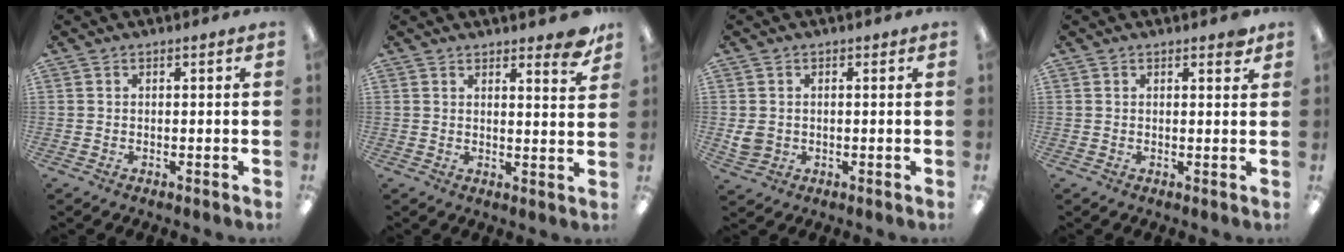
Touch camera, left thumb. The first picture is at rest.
{"total": 5.4, "force": [4.5, 1.4, 2.7], "torque": [-0.024, -0.029, 0.073]}
{"total": 4.2, "force": [0.4, 3.8, 1.6], "torque": [-0.014, 0.002, 0.008]}
{"total": 1.7, "force": [1.3, 0.6, 0.8], "torque": [-0.002, -0.005, 0.020]}